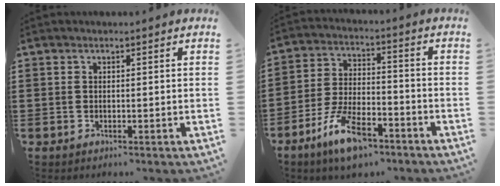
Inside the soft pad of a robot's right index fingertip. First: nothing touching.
{"total": 10.0, "force": [-6.4, 3.9, 6.7], "torque": [-0.148, 0.009, -0.121]}